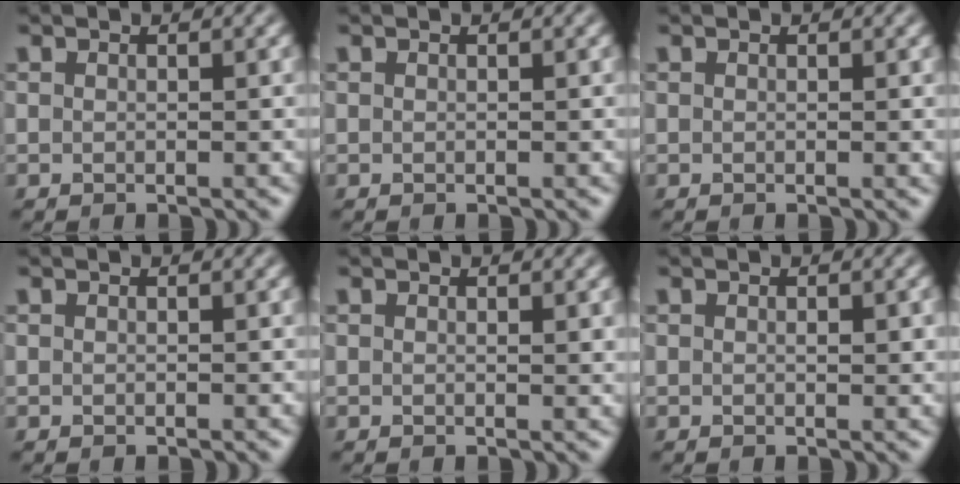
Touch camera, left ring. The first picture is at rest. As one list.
[{"total": 0.0}, {"total": 0.0}, {"total": 0.0}, {"total": 0.7, "force": [0.3, 0.1, 0.6], "torque": [-0.004, -0.003, 0.005]}, {"total": 0.9, "force": [0.1, 0.4, 0.8], "torque": [-0.011, -0.003, 0.001]}]